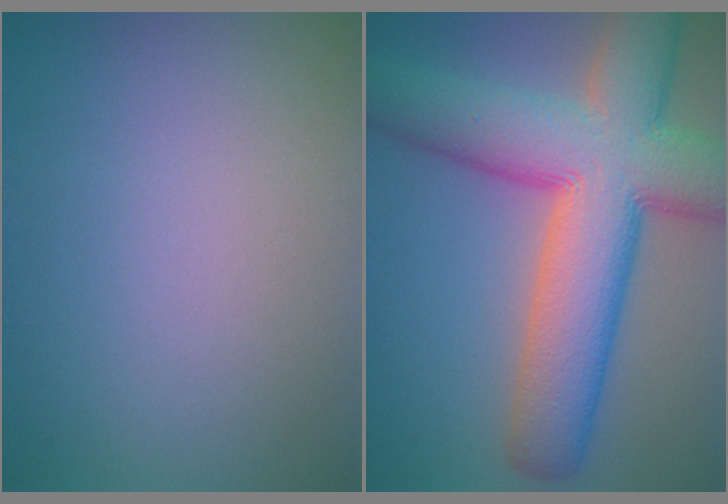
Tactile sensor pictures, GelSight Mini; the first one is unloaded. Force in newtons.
{"total": 13.5, "press": 13.5, "slide": 0.6}